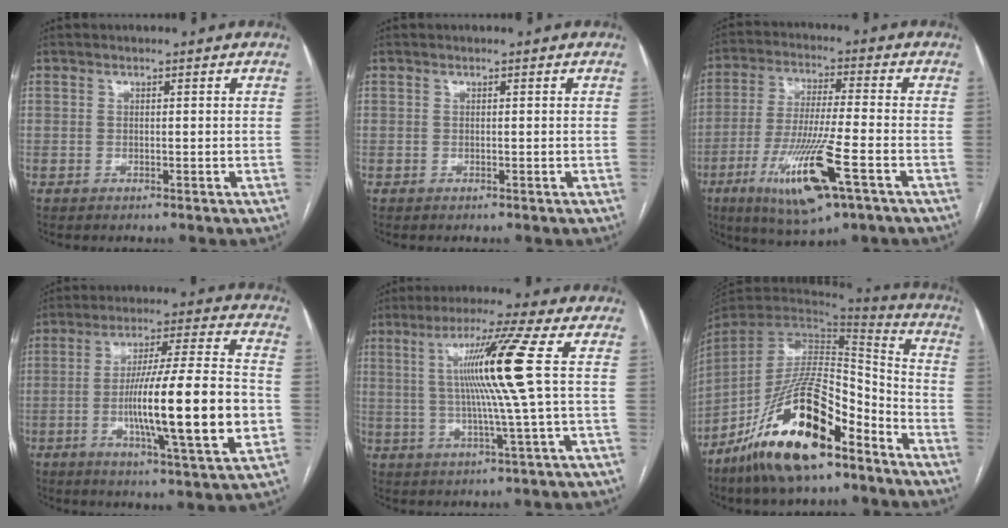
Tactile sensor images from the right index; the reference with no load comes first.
{"total": 0.0}
{"total": 14.4, "force": [-6.4, 1.5, 12.8], "torque": [-0.255, -0.028, -0.107]}
{"total": 19.0, "force": [-3.3, 0.8, 18.7], "torque": [-0.302, -0.002, -0.051]}
{"total": 11.3, "force": [1.8, -2.7, 10.8], "torque": [-0.190, 0.004, 0.037]}
{"total": 21.3, "force": [-13.4, 6.3, 15.3], "torque": [-0.297, -0.011, -0.237]}